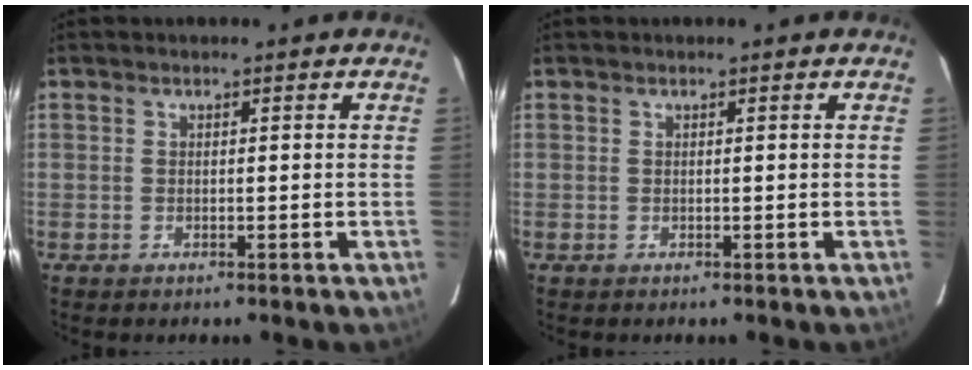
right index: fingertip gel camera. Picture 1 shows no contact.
{"total": 0.0}